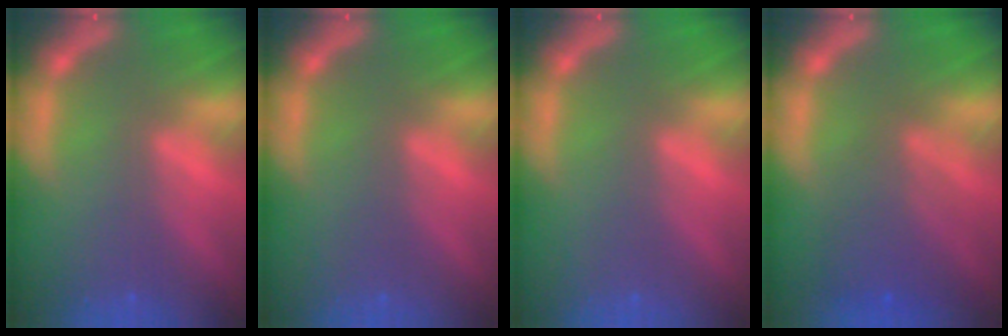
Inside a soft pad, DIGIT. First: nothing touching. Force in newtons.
{"total": 0.0}
{"total": 0.0}
{"total": 4.5}